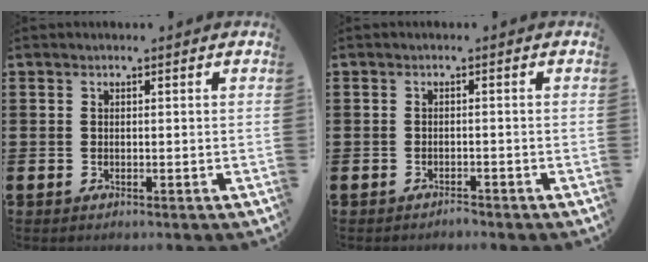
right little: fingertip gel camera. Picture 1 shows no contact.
{"total": 0.9, "force": [-0.9, 0.0, 0.0], "torque": [-0.004, 0.000, -0.019]}